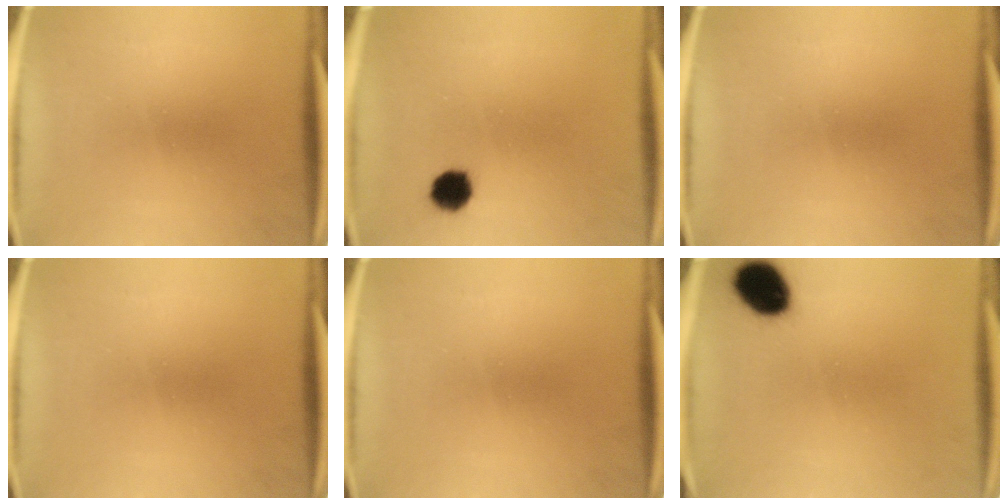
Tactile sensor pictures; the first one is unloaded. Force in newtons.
{"total": 4.9}
{"total": 0.0}
{"total": 0.0}
{"total": 0.0}
{"total": 9.8}